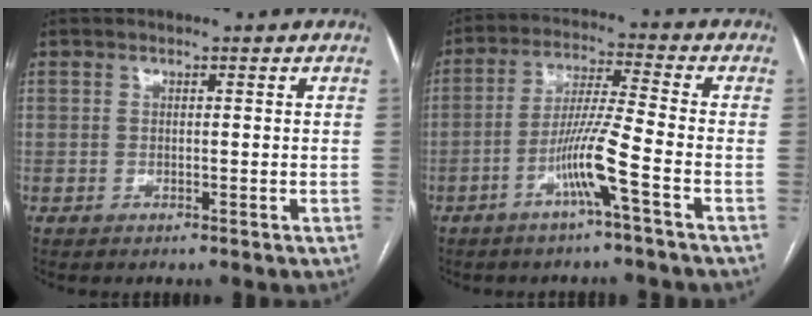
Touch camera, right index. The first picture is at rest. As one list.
[{"total": 8.2, "force": [-3.7, -1.2, 7.1], "torque": [-0.140, 0.002, -0.076]}]